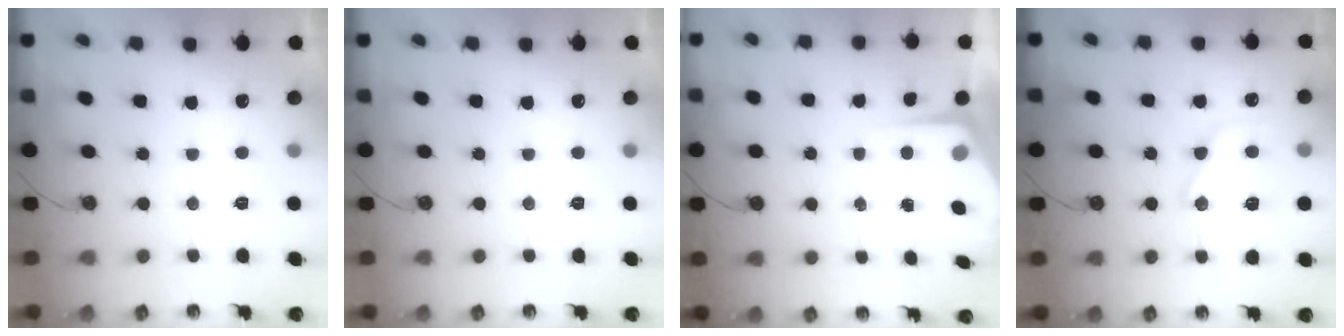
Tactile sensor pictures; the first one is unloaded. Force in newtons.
{"total": 0.0}
{"total": 5.2, "press": 5.2, "slide": 0.1}
{"total": 14.8, "press": 14.7, "slide": 1.2}